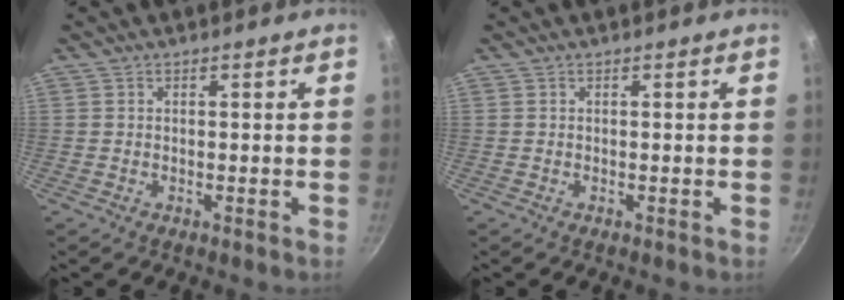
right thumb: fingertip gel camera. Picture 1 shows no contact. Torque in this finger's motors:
{"motor_torque": [-0.28, 0.06, 0.10, -0.53, -0.03]}